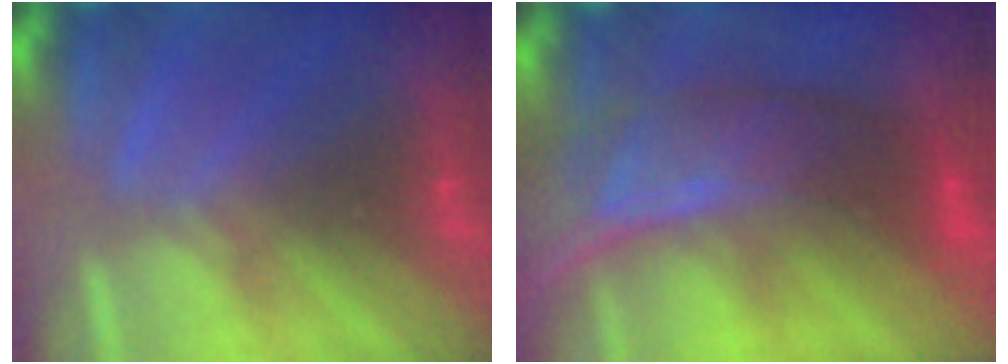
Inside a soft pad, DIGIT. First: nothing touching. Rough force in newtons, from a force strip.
{"total": 9.9}